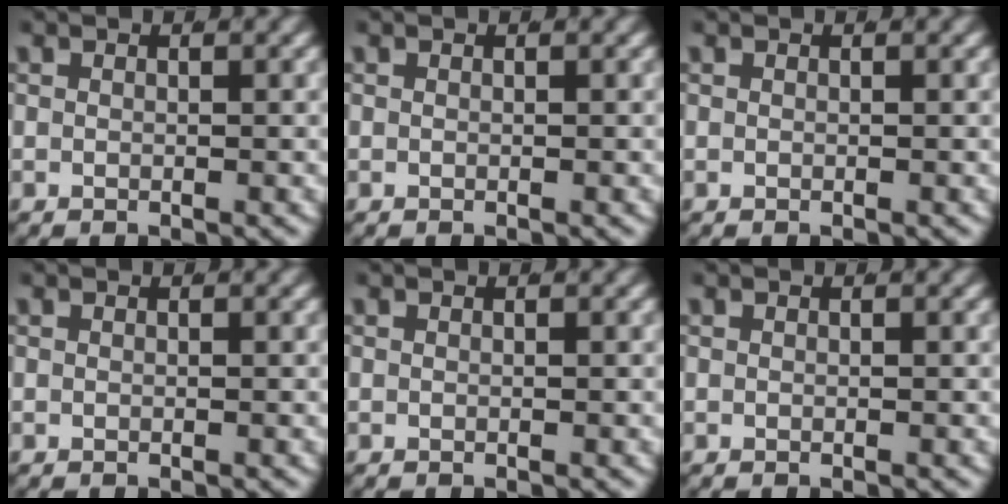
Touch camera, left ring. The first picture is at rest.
{"total": 0.0}
{"total": 0.0}
{"total": 0.0}
{"total": 0.0}
{"total": 0.0}